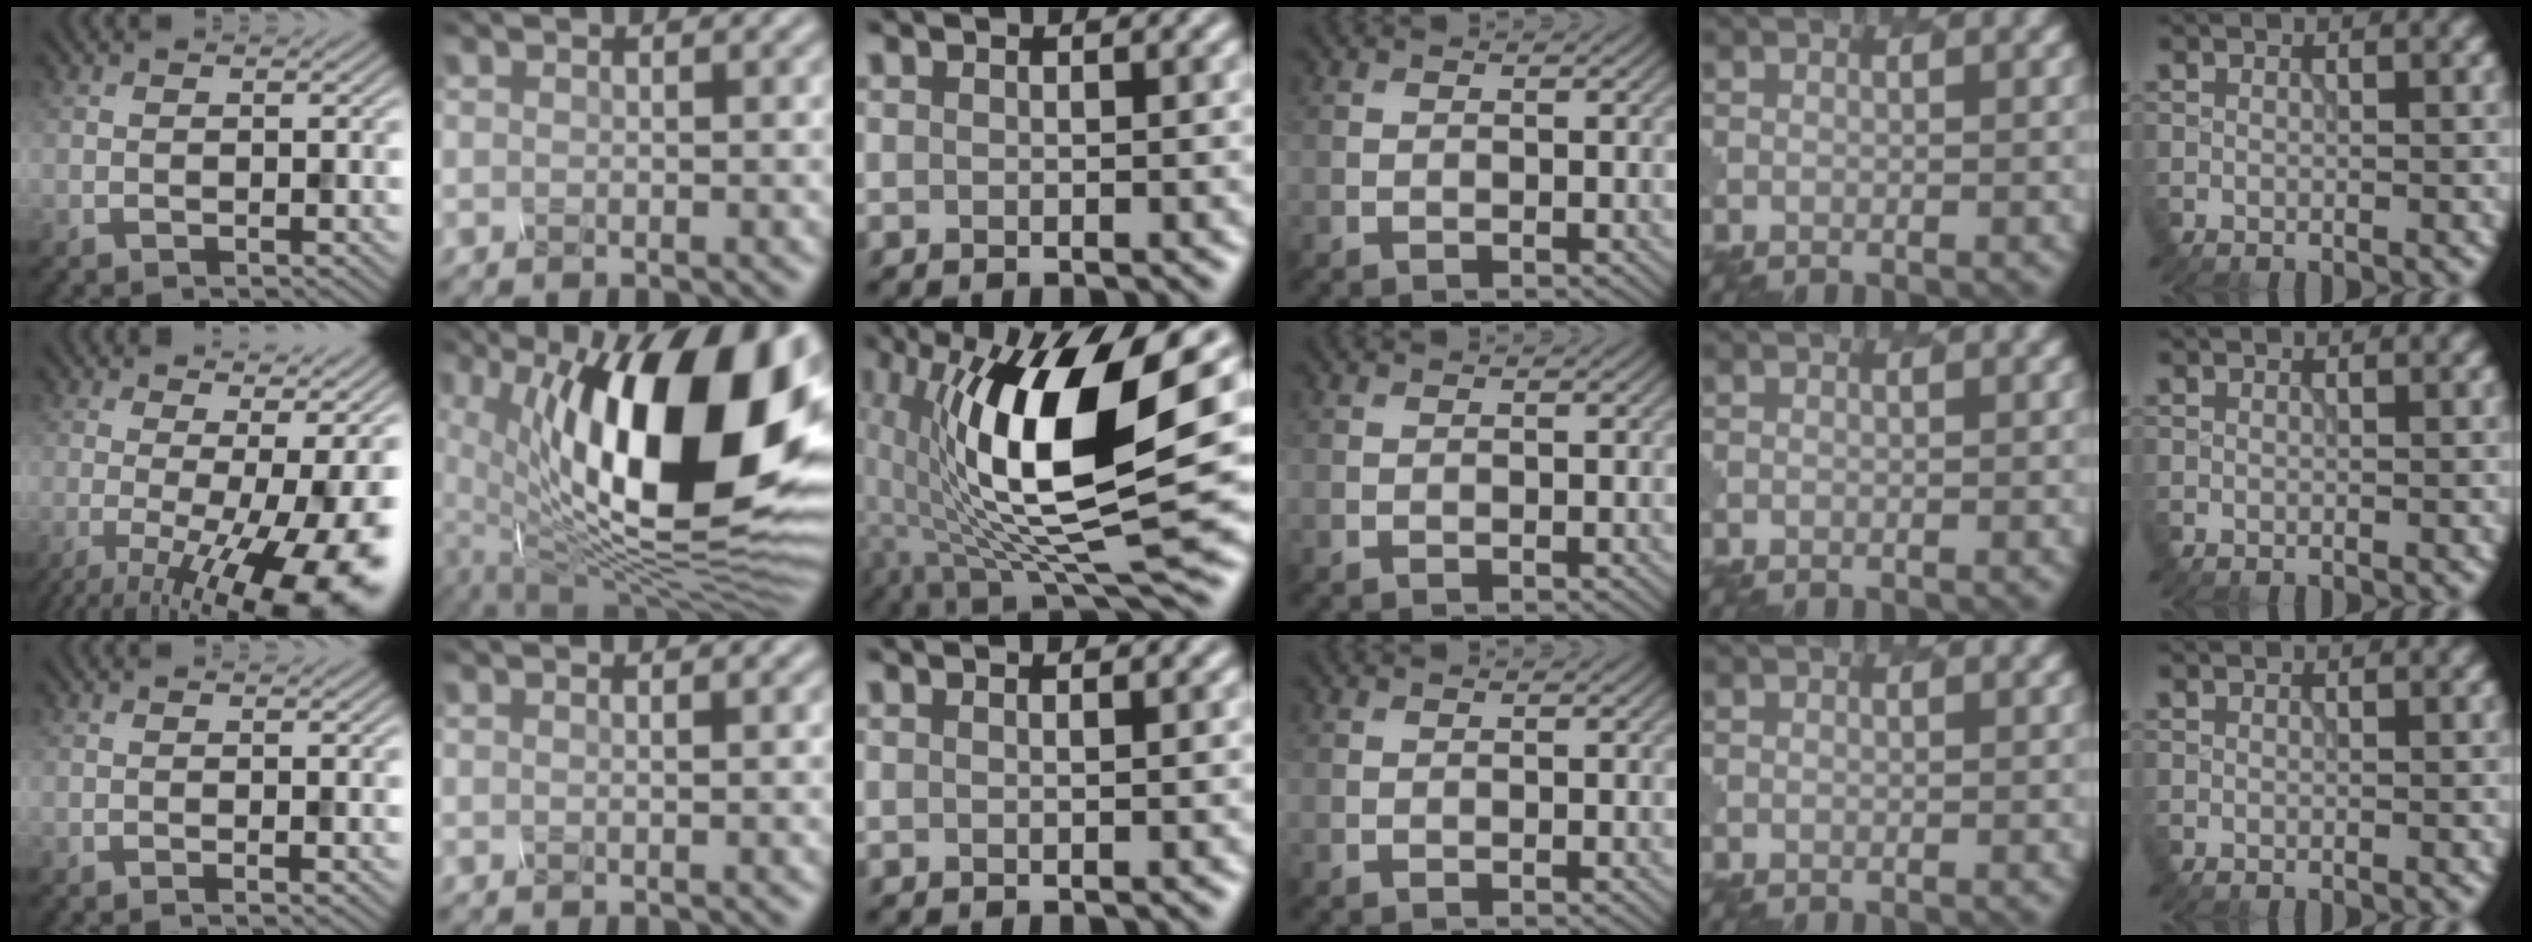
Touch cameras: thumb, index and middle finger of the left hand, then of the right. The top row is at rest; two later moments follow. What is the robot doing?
{"motion": "pour", "object": "mug"}